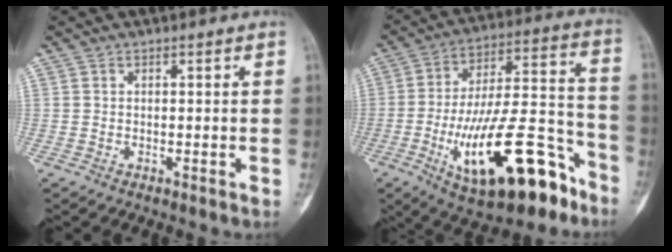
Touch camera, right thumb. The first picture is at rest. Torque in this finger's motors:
{"motor_torque": [0.68, 0.85, 1.88, -0.91, 0.22]}